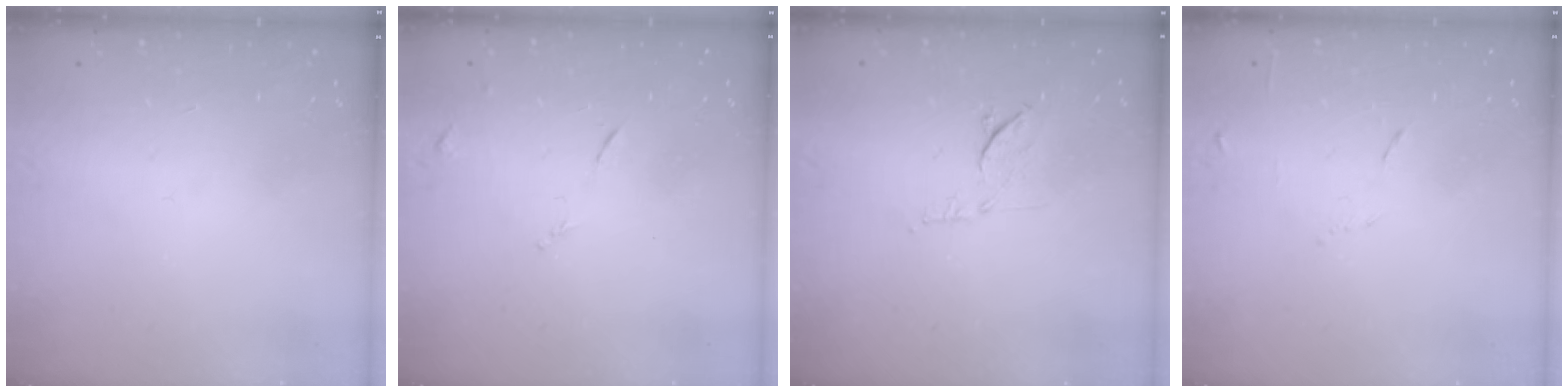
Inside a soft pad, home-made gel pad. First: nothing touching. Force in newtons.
{"total": 6.3, "press": 6.3, "slide": 0.6}
{"total": 7.8, "press": 7.8, "slide": 0.9}
{"total": 6.4, "press": 6.3, "slide": 0.7}